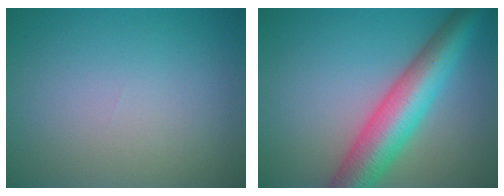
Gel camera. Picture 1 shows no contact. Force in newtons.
{"total": 8.2, "press": 8.2, "slide": 0.1}